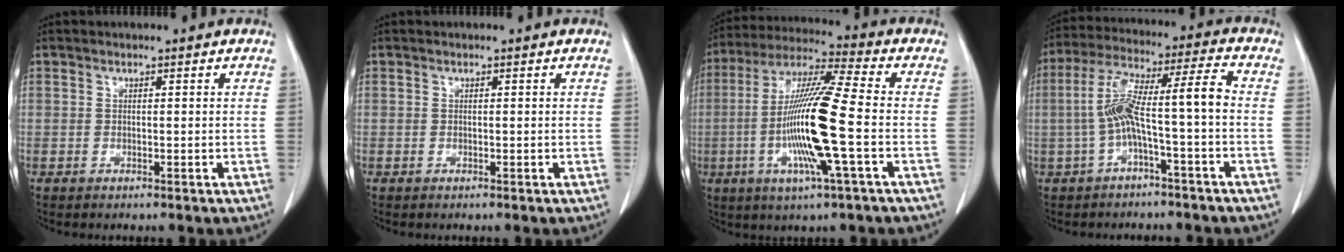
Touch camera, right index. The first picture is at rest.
{"total": 0.0}
{"total": 16.1, "force": [-3.1, 0.0, 15.8], "torque": [-0.316, -0.008, -0.068]}
{"total": 10.3, "force": [-1.9, 0.6, 10.1], "torque": [-0.198, 0.042, -0.037]}